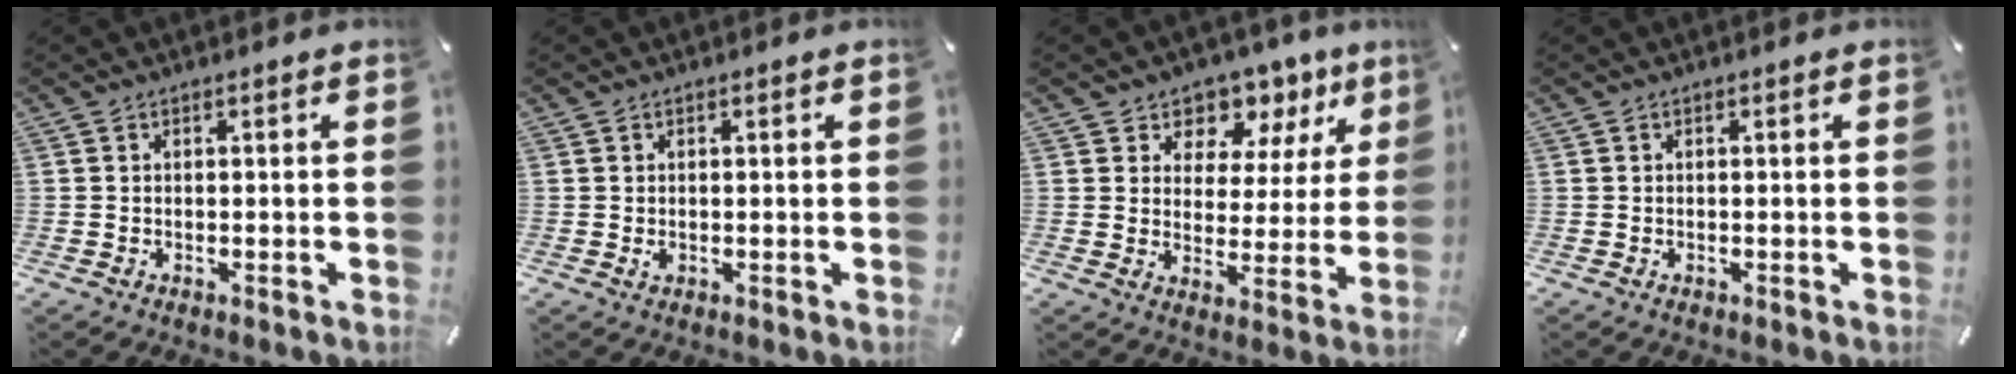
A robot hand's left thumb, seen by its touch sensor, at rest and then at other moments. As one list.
[{"total": 0.7, "force": [0.1, 0.6, 0.4], "torque": [-0.001, -0.001, -0.001]}, {"total": 7.8, "force": [5.5, 5.4, 1.3], "torque": [-0.016, -0.052, 0.094]}, {"total": 0.0}]